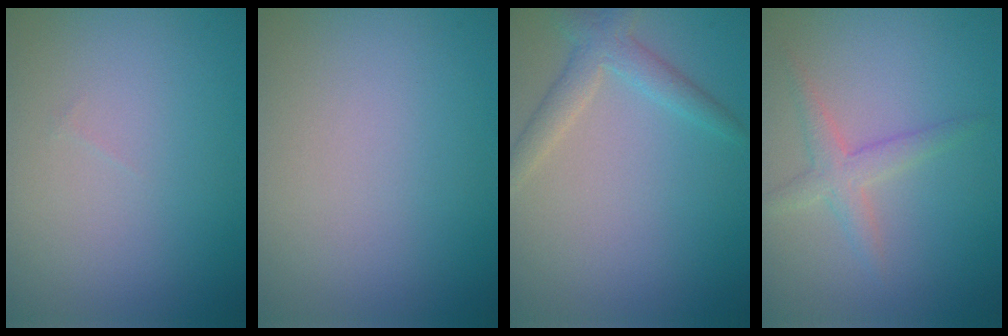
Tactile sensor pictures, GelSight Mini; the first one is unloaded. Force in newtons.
{"total": 0.0}
{"total": 2.6, "press": 2.6, "slide": 0.2}
{"total": 2.2, "press": 2.2, "slide": 0.1}